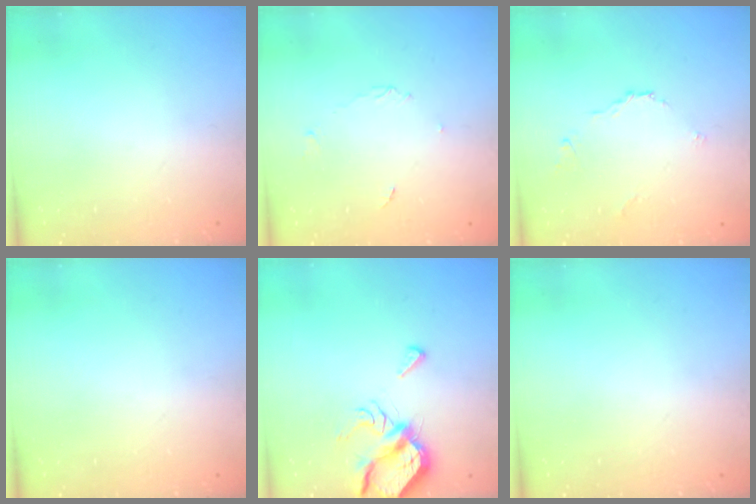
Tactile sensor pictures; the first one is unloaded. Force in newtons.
{"total": 3.1, "press": 3.0, "slide": 0.4}
{"total": 3.9, "press": 3.9, "slide": 0.4}
{"total": 0.0}
{"total": 6.9, "press": 6.8, "slide": 1.0}
{"total": 0.0}